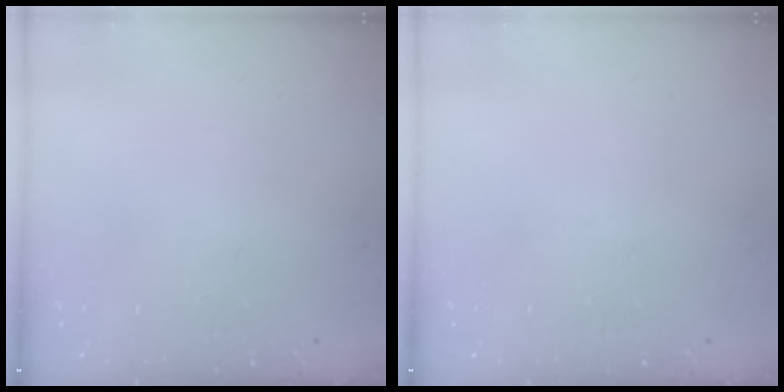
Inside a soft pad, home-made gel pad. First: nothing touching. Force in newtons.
{"total": 0.0}